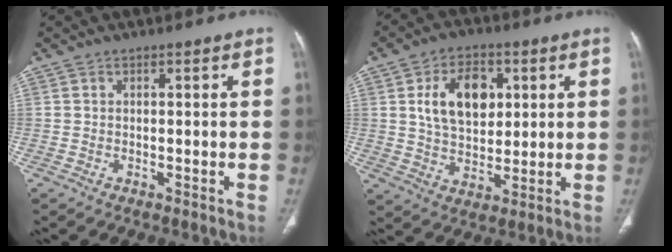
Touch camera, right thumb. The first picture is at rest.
{"total": 12.4, "force": [3.3, 8.1, 8.8], "torque": [-0.117, -0.006, 0.061]}